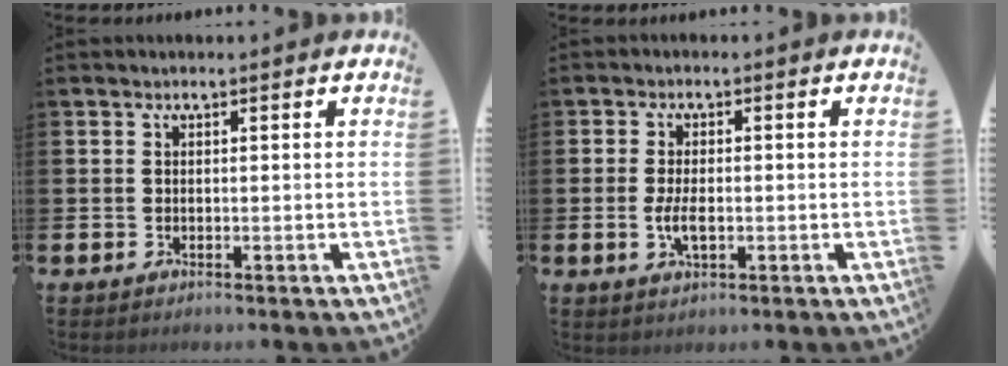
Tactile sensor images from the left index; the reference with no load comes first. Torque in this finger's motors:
{"motor_torque": [0.33, 0.24, 0.12, 0.09]}